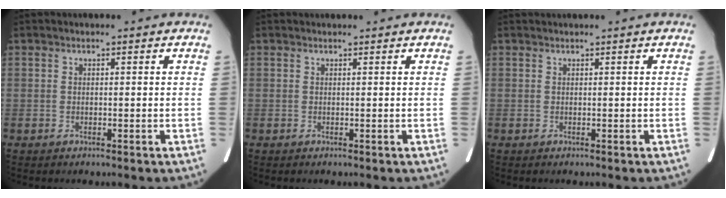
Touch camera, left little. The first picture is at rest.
{"total": 1.2, "force": [1.2, 0.2, 0.2], "torque": [-0.007, 0.018, 0.018]}
{"total": 0.8, "force": [0.8, -0.1, 0.2], "torque": [-0.005, 0.017, 0.020]}